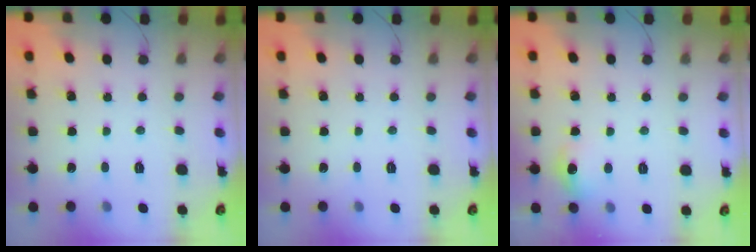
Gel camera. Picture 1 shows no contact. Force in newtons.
{"total": 0.0}
{"total": 7.9, "press": 7.6, "slide": 2.1}